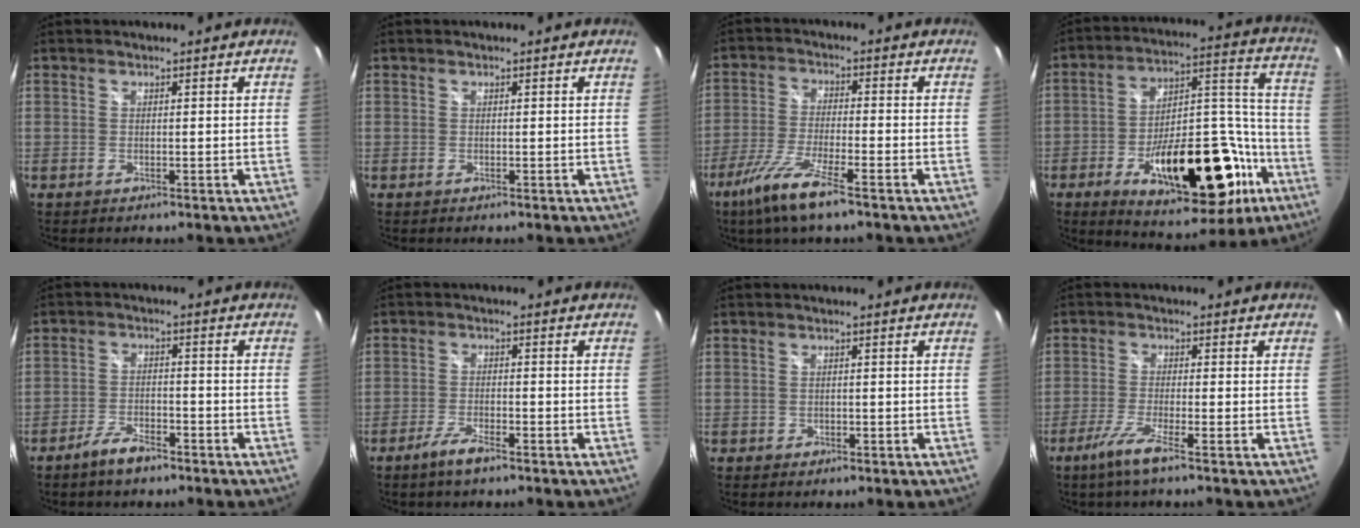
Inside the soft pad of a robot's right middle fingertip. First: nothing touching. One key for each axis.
{"total": 0.0}
{"total": 10.2, "fx": -6.7, "fy": 0.9, "fz": 7.7, "tx": -0.175, "ty": -0.019, "tz": -0.128}
{"total": 26.8, "fx": -12.0, "fy": 11.9, "fz": 20.8, "tx": -0.311, "ty": 0.028, "tz": -0.162}
{"total": 5.5, "fx": -4.1, "fy": 1.8, "fz": 3.1, "tx": -0.076, "ty": 0.000, "tz": -0.073}
{"total": 4.6, "fx": -3.3, "fy": 0.9, "fz": 3.1, "tx": -0.076, "ty": -0.005, "tz": -0.063}
{"total": 0.8, "fx": -0.5, "fy": 0.5, "fz": 0.5, "tx": -0.007, "ty": -0.002, "tz": -0.007}
{"total": 5.4, "fx": -3.5, "fy": -0.4, "fz": 4.2, "tx": -0.096, "ty": -0.011, "tz": -0.066}